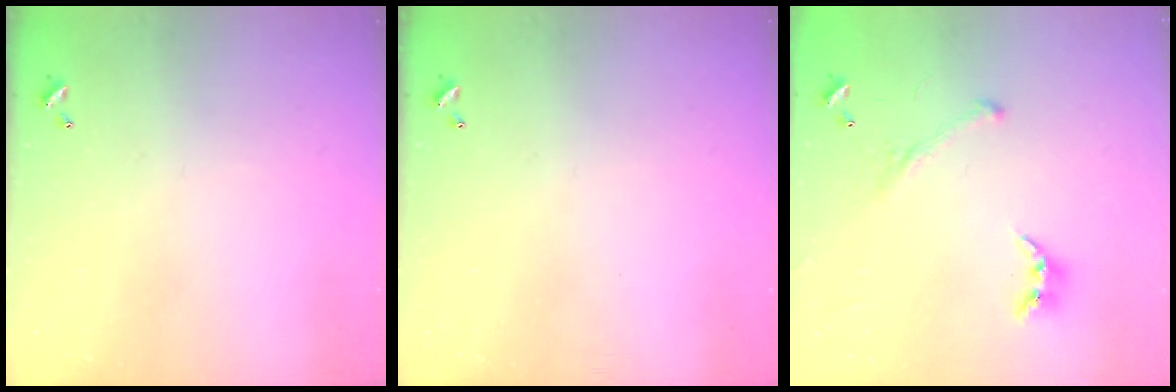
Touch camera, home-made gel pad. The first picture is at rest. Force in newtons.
{"total": 0.0}
{"total": 1.6, "press": 1.4, "slide": 0.8}